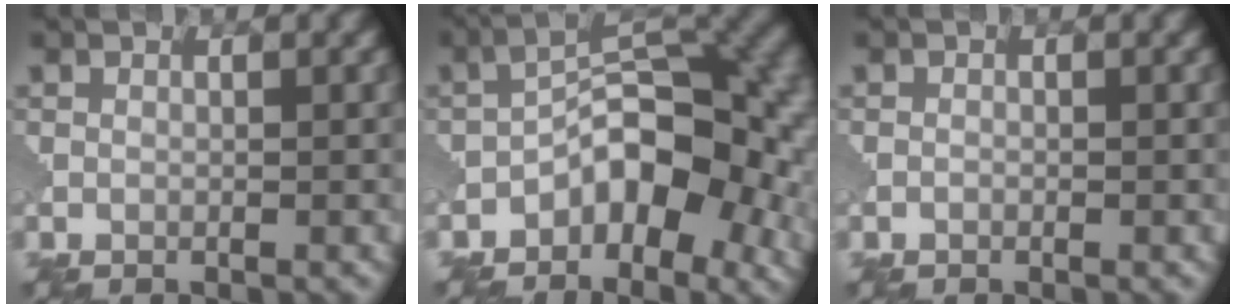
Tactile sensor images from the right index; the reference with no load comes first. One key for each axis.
{"total": 10.3, "fx": -3.3, "fy": 5.4, "fz": 8.1, "tx": -0.100, "ty": 0.017, "tz": -0.065}
{"total": 0.0}